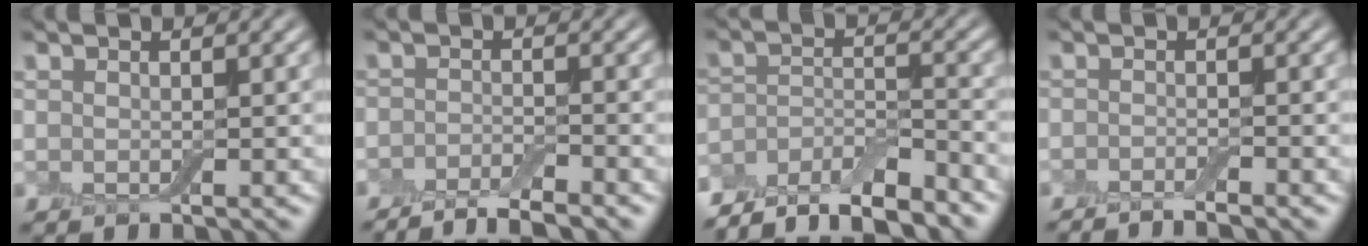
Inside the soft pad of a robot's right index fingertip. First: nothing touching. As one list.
[{"total": 4.7, "force": [-3.9, 1.2, 2.2], "torque": [-0.032, -0.002, -0.072]}, {"total": 8.1, "force": [-7.1, 2.2, 3.2], "torque": [-0.056, -0.002, -0.125]}, {"total": 2.4, "force": [-2.2, 0.2, 1.0], "torque": [-0.013, 0.004, -0.036]}]